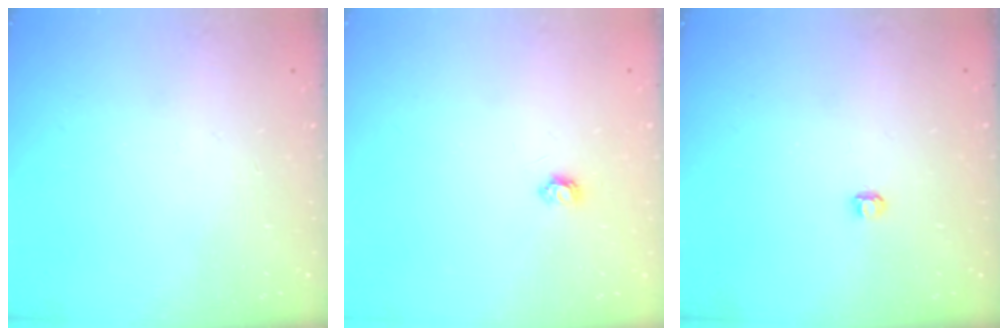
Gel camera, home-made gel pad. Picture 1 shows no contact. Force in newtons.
{"total": 3.9, "press": 3.8, "slide": 0.6}
{"total": 2.9, "press": 2.9, "slide": 0.3}